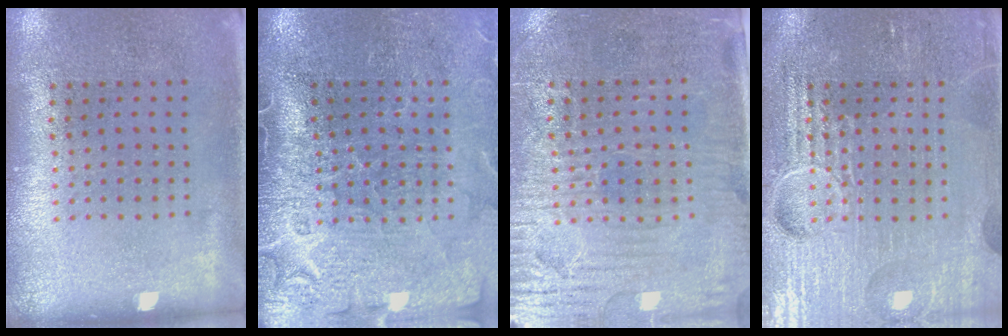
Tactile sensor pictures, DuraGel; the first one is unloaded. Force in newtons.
{"total": 4.2, "press": 3.7, "slide": 2.1}
{"total": 3.9, "press": 3.4, "slide": 1.7}
{"total": 7.1, "press": 7.1, "slide": 0.9}